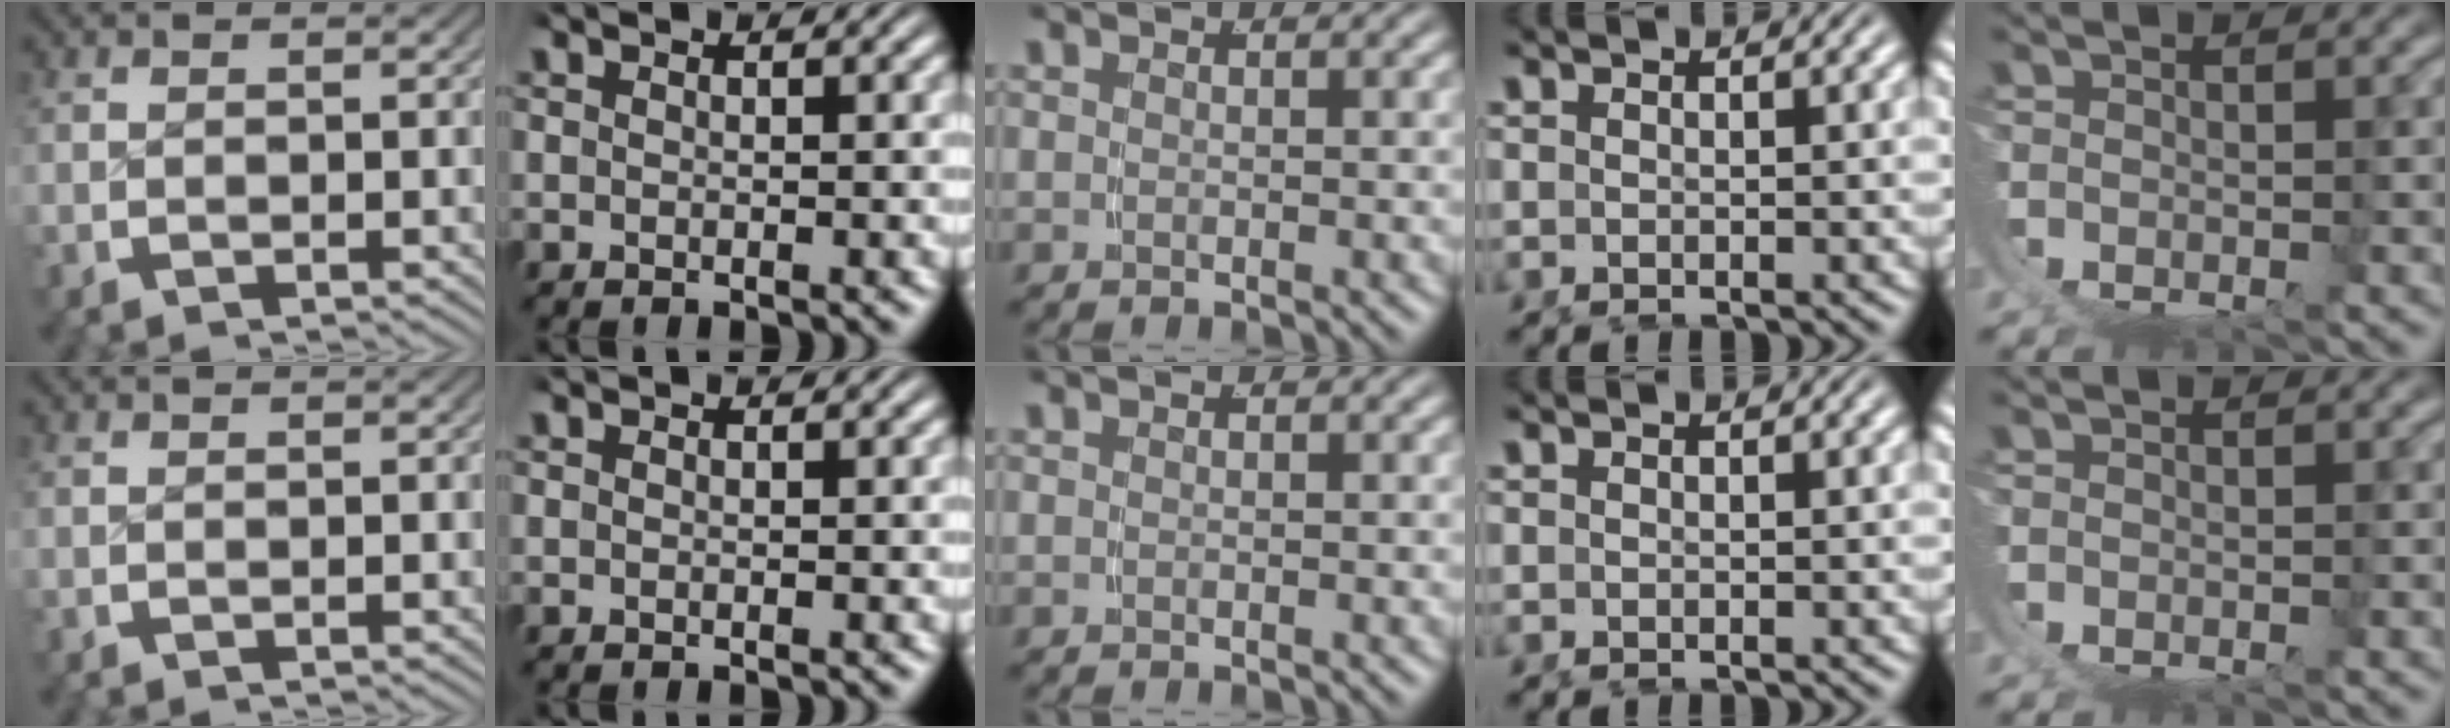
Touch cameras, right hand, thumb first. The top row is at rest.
{}